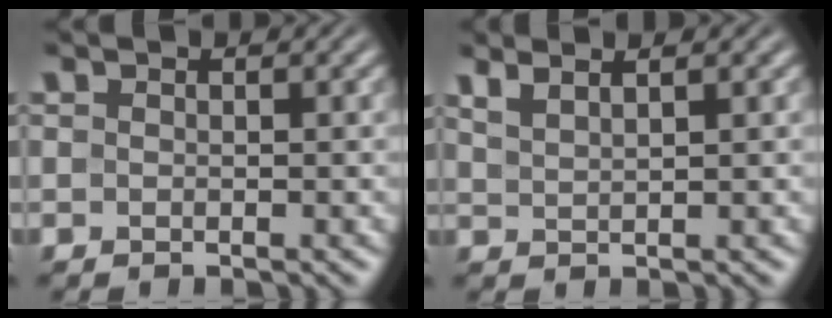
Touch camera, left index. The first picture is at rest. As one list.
[{"total": 2.5, "force": [1.8, 0.8, 1.6], "torque": [-0.014, 0.006, 0.022]}]